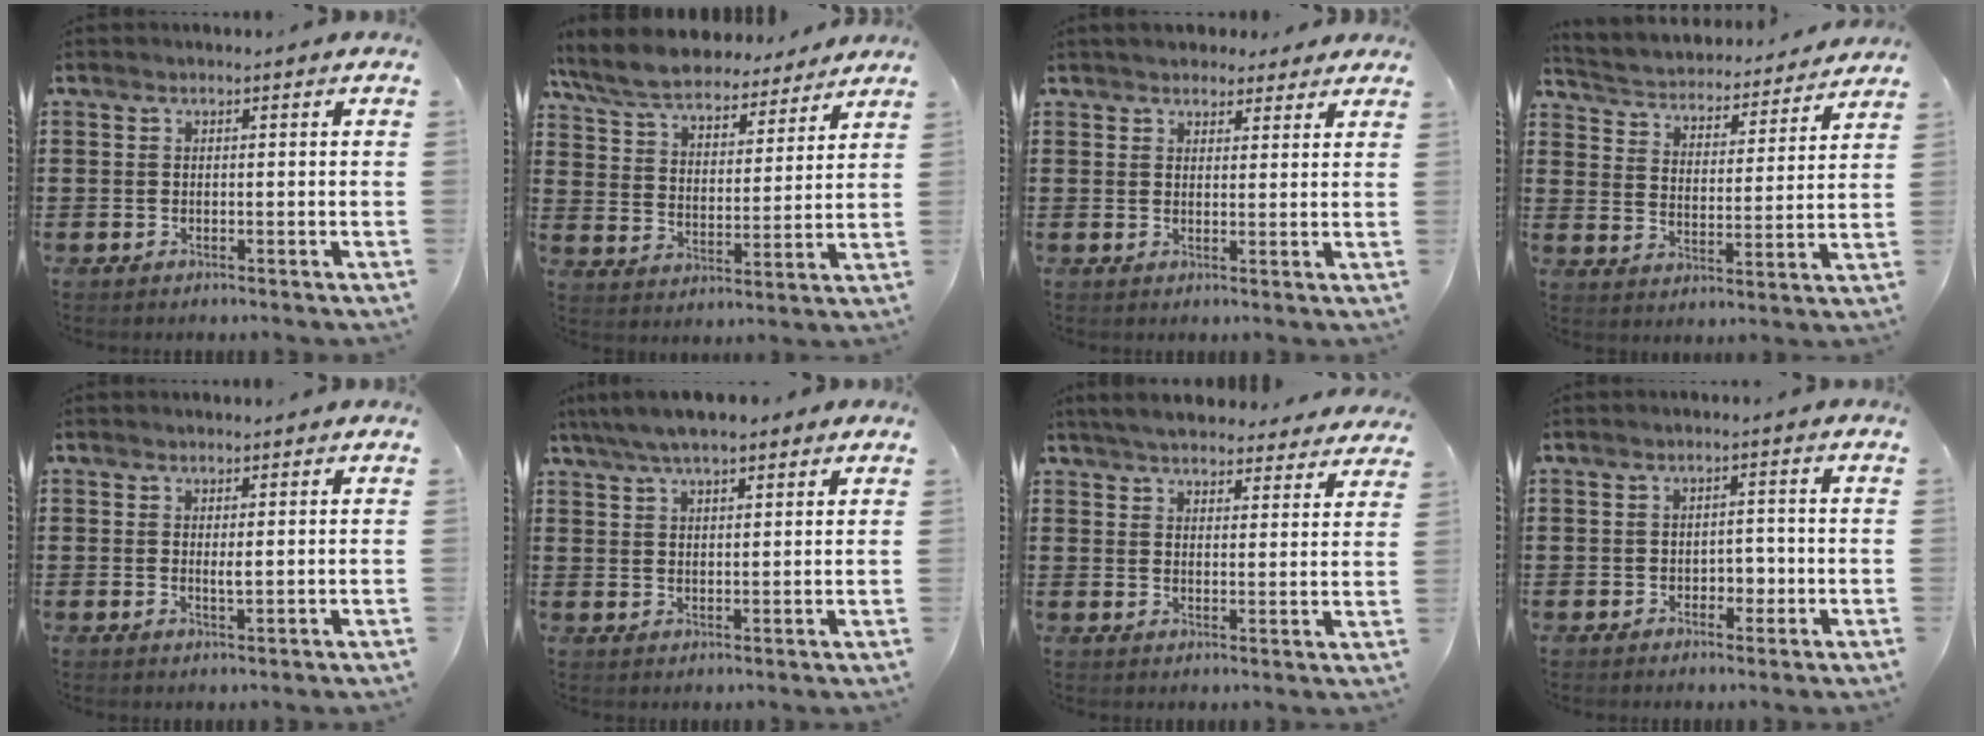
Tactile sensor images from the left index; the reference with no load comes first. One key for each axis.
{"total": 7.9, "fx": 7.3, "fy": 1.4, "fz": 2.6, "tx": -0.081, "ty": -0.037, "tz": 0.130}
{"total": 3.1, "fx": 2.7, "fy": 1.4, "fz": 0.4, "tx": -0.016, "ty": 0.002, "tz": 0.051}
{"total": 3.3, "fx": 3.3, "fy": 0.3, "fz": -0.2, "tx": -0.021, "ty": -0.034, "tz": 0.047}
{"total": 1.5, "fx": 0.4, "fy": 0.2, "fz": 1.4, "tx": -0.028, "ty": 0.000, "tz": 0.007}
{"total": 5.4, "fx": 4.3, "fy": 1.4, "fz": 2.9, "tx": -0.067, "ty": 0.000, "tz": 0.079}
{"total": 5.2, "fx": 5.0, "fy": 0.5, "fz": 1.2, "tx": -0.042, "ty": -0.018, "tz": 0.090}
{"total": 2.4, "fx": -0.7, "fy": 1.7, "fz": 1.5, "tx": -0.026, "ty": 0.001, "tz": -0.019}